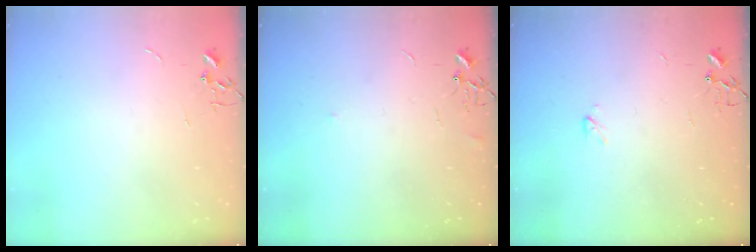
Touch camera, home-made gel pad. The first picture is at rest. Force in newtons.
{"total": 4.3, "press": 4.2, "slide": 0.4}
{"total": 2.2, "press": 2.2, "slide": 0.4}